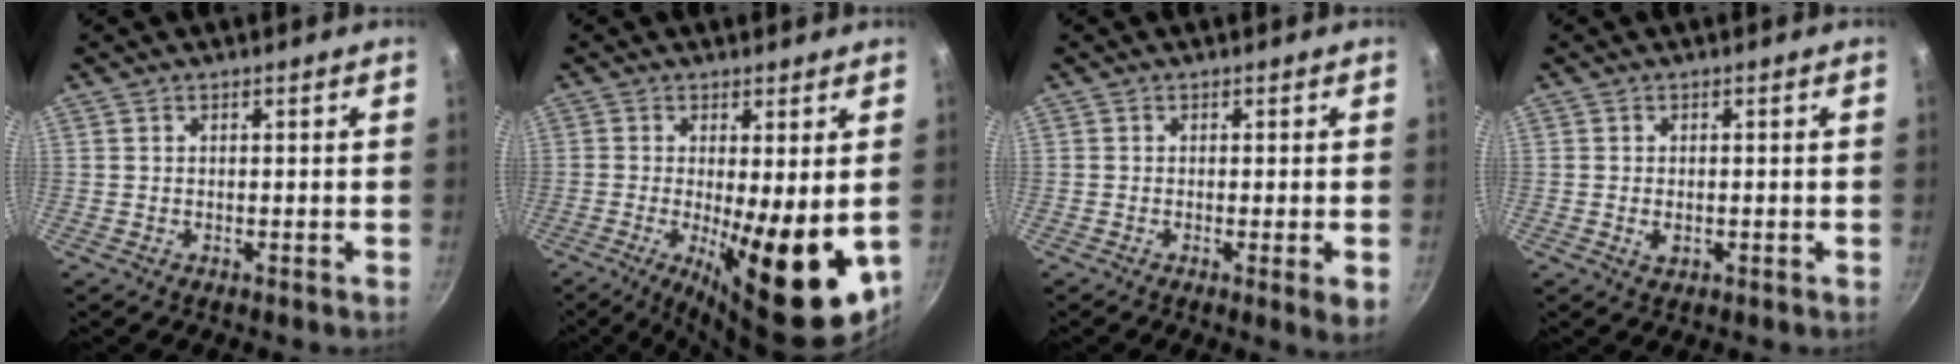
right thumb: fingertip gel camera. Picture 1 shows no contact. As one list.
[{"total": 16.5, "force": [-2.2, 5.2, 15.4], "torque": [-0.209, -0.023, -0.019]}, {"total": 3.4, "force": [-0.7, 0.3, 3.3], "torque": [-0.053, -0.012, -0.013]}, {"total": 2.1, "force": [-0.4, 1.3, 1.5], "torque": [-0.025, -0.002, -0.006]}]